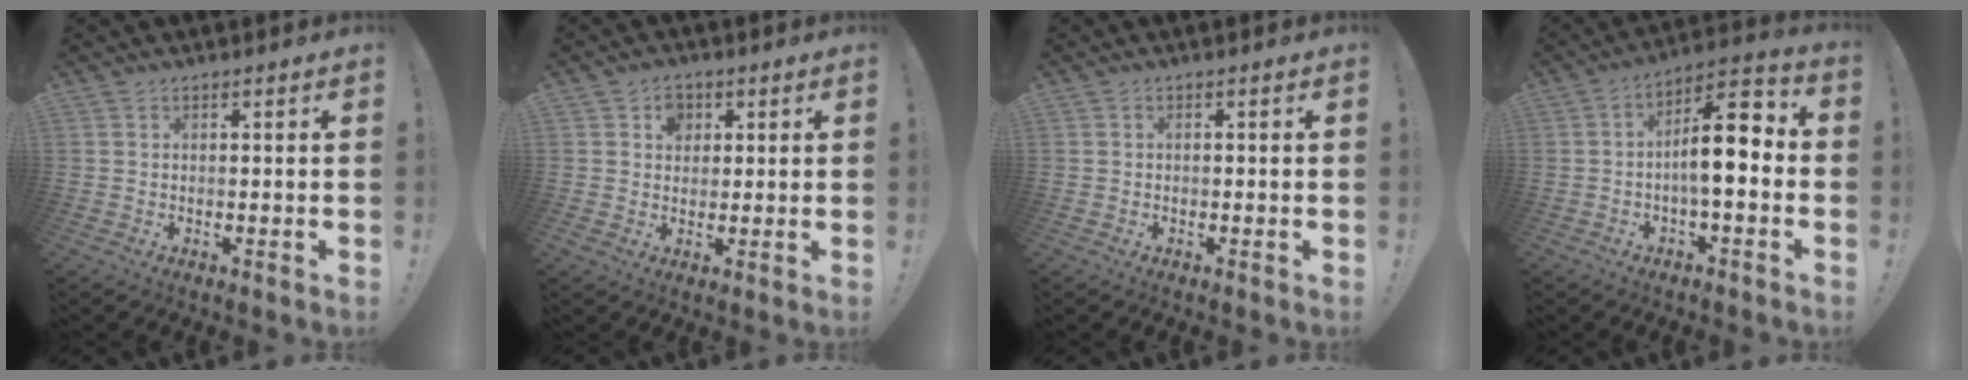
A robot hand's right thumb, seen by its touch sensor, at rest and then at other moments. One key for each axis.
{"total": 5.7, "fx": 2.0, "fy": 4.9, "fz": 2.3, "tx": -0.025, "ty": -0.003, "tz": 0.034}
{"total": 0.6, "fx": -0.5, "fy": 0.0, "fz": 0.3, "tx": -0.007, "ty": 0.001, "tz": -0.009}
{"total": 12.6, "fx": -0.8, "fy": 4.3, "fz": 11.8, "tx": -0.185, "ty": 0.007, "tz": -0.016}